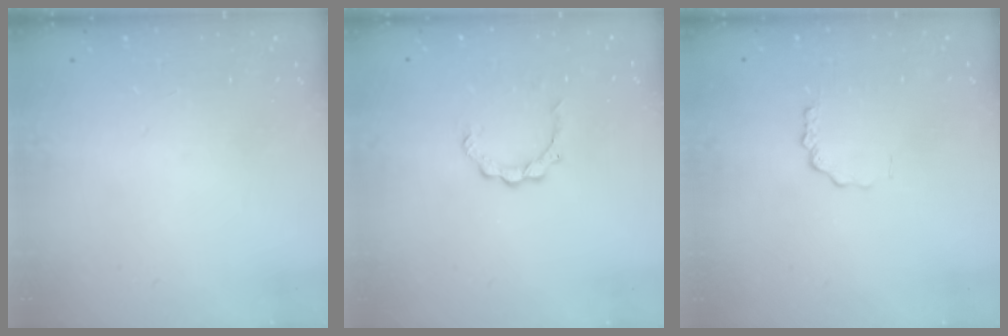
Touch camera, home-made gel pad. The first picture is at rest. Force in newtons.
{"total": 3.6, "press": 3.6, "slide": 0.3}
{"total": 2.0, "press": 2.0, "slide": 0.1}